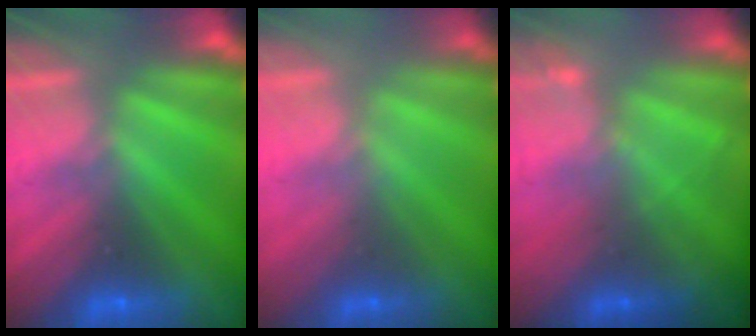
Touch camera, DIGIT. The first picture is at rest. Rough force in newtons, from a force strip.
{"total": 2.3}
{"total": 2.0}